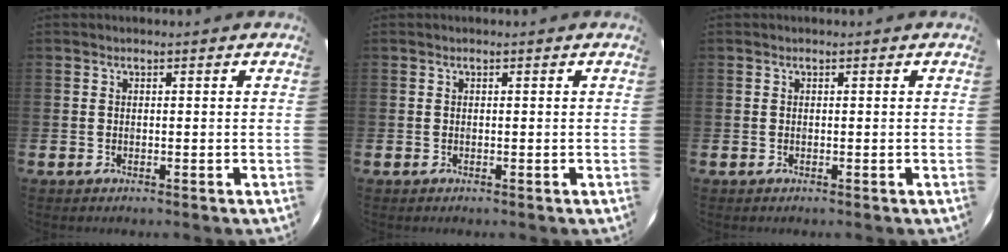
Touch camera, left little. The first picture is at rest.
{"total": 0.0}
{"total": 0.0}